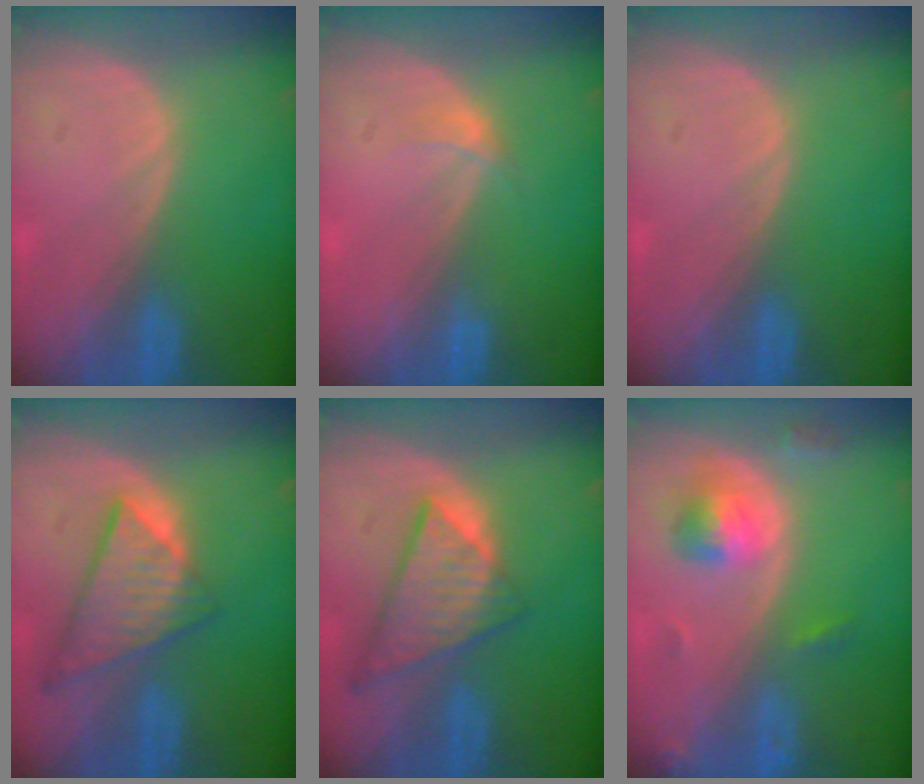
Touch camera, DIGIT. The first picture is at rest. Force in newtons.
{"total": 1.2, "press": 1.2, "slide": 0.1}
{"total": 0.0}
{"total": 8.7, "press": 7.5, "slide": 4.4}
{"total": 8.7, "press": 7.5, "slide": 4.4}
{"total": 5.1, "press": 5.0, "slide": 1.0}